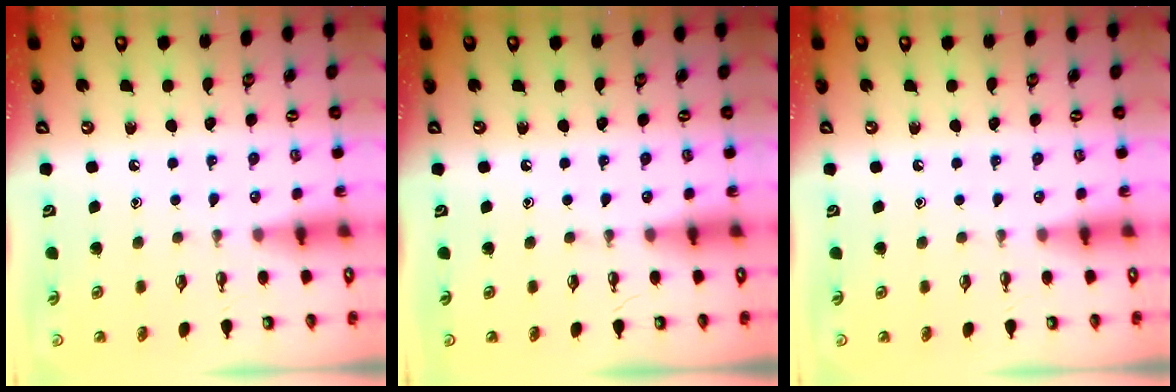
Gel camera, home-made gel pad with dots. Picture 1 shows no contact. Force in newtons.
{"total": 0.0}
{"total": 0.0}